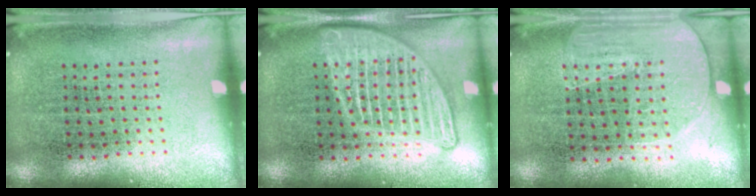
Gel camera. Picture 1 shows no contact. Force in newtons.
{"total": 2.9, "press": 2.9, "slide": 0.3}
{"total": 1.6, "press": 1.4, "slide": 0.8}